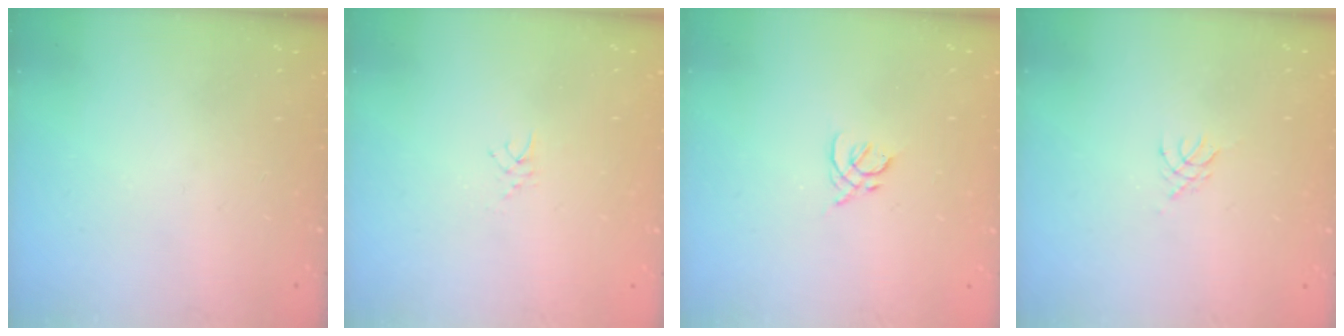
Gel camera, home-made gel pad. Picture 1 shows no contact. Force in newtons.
{"total": 2.4, "press": 2.4, "slide": 0.4}
{"total": 2.0, "press": 1.9, "slide": 0.6}
{"total": 2.8, "press": 2.7, "slide": 0.6}